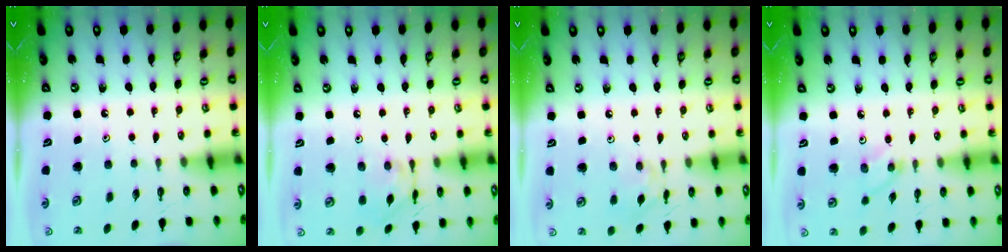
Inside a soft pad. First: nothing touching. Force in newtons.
{"total": 6.1, "press": 6.1, "slide": 0.3}
{"total": 7.0, "press": 6.9, "slide": 0.4}
{"total": 3.8, "press": 3.8, "slide": 0.4}